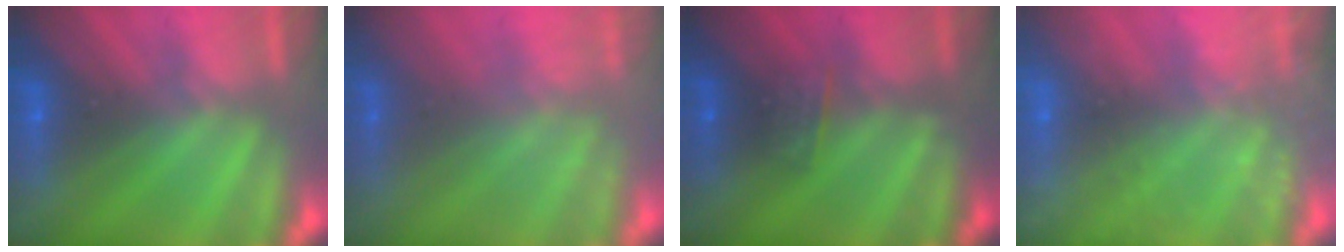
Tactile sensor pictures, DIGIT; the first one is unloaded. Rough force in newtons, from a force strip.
{"total": 2.3}
{"total": 2.6}
{"total": 2.4}